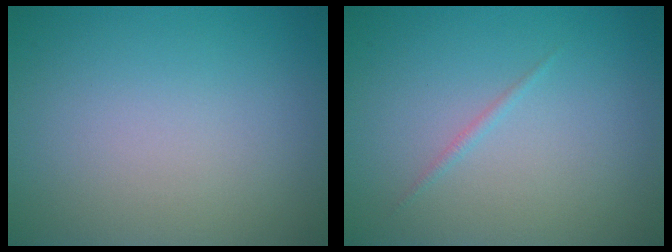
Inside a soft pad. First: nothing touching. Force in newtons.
{"total": 0.5, "press": 0.5, "slide": 0.0}